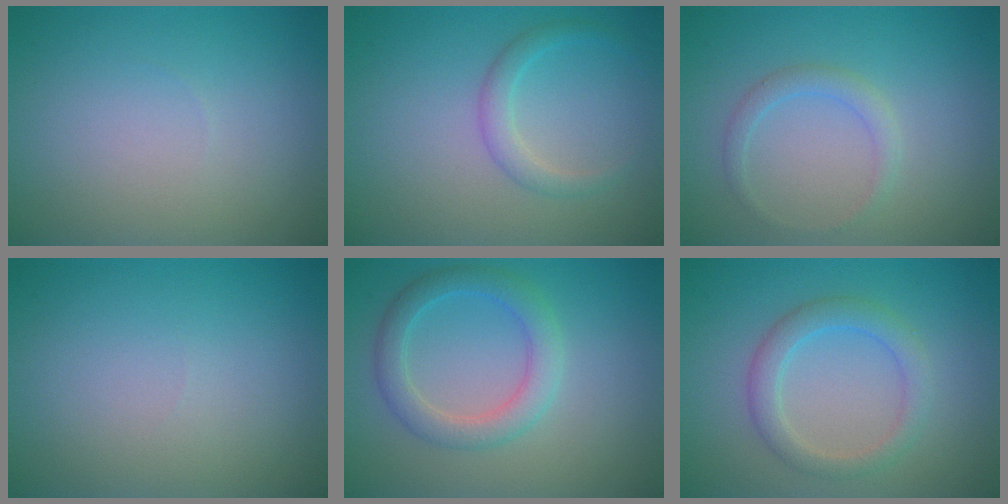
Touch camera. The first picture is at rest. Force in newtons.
{"total": 1.8, "press": 1.8, "slide": 0.0}
{"total": 1.6, "press": 1.6, "slide": 0.2}
{"total": 0.0}
{"total": 3.3, "press": 3.3, "slide": 0.2}
{"total": 1.9, "press": 1.9, "slide": 0.2}